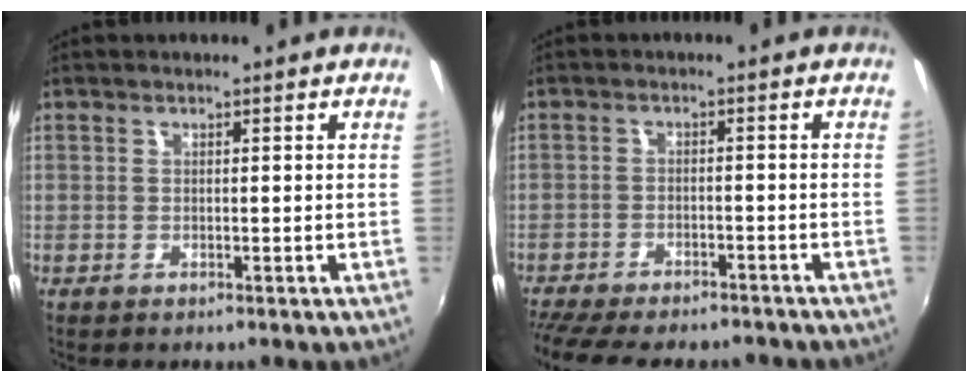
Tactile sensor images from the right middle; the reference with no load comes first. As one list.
[{"total": 14.6, "force": [-12.6, 4.1, 6.3], "torque": [-0.141, -0.031, -0.183]}]